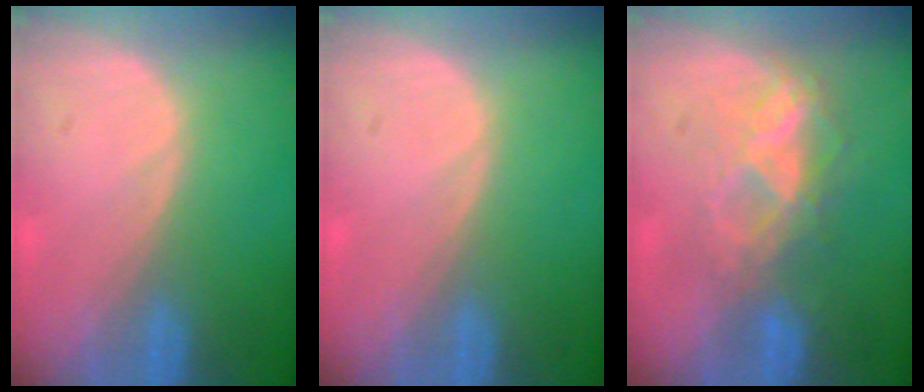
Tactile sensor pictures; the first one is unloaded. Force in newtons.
{"total": 0.0}
{"total": 6.3, "press": 5.8, "slide": 2.6}